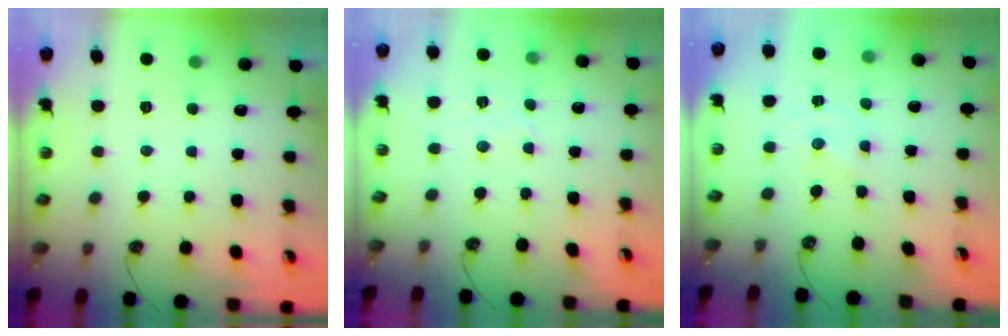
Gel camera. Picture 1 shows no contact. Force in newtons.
{"total": 2.1, "press": 2.1, "slide": 0.4}
{"total": 0.0}